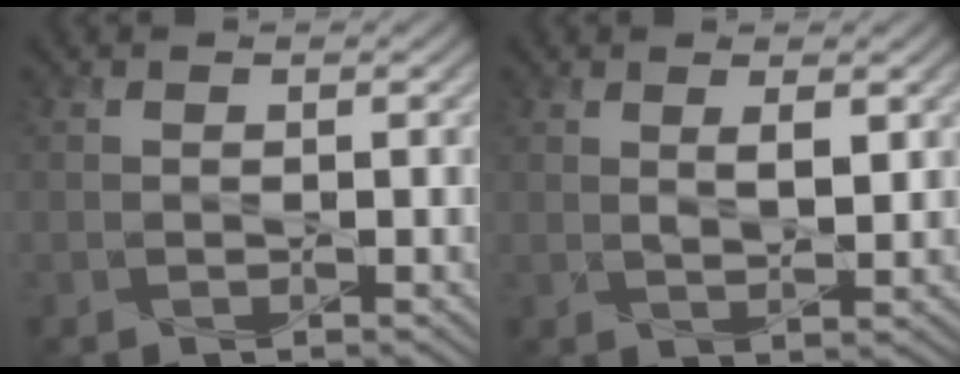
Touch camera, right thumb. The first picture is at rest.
{"total": 2.7, "force": [1.2, 0.8, 2.3], "torque": [-0.048, -0.005, 0.026]}